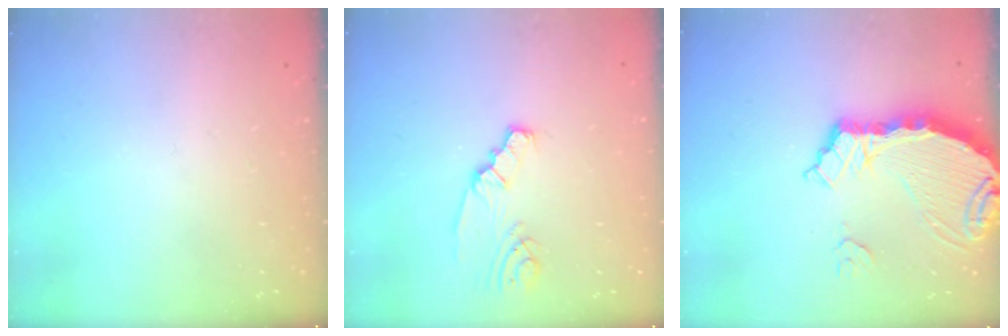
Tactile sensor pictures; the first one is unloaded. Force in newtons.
{"total": 2.2, "press": 2.1, "slide": 0.5}
{"total": 9.3, "press": 9.1, "slide": 2.1}